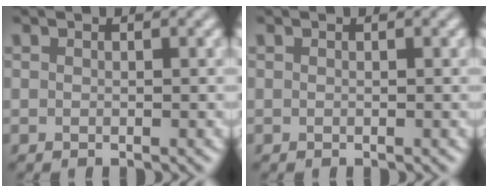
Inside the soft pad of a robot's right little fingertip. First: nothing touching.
{"total": 0.0}